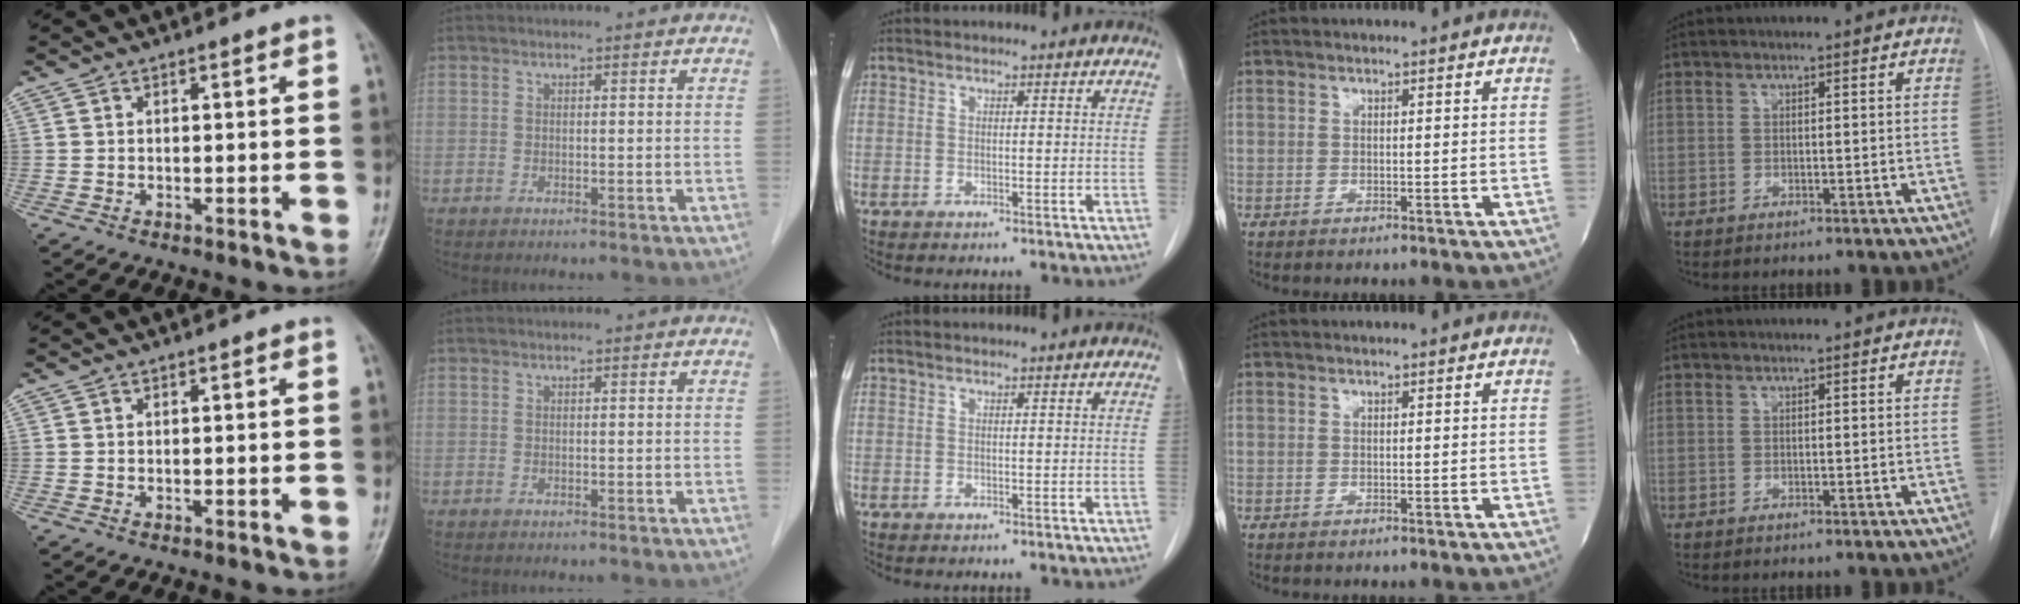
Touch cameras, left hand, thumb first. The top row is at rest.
{}